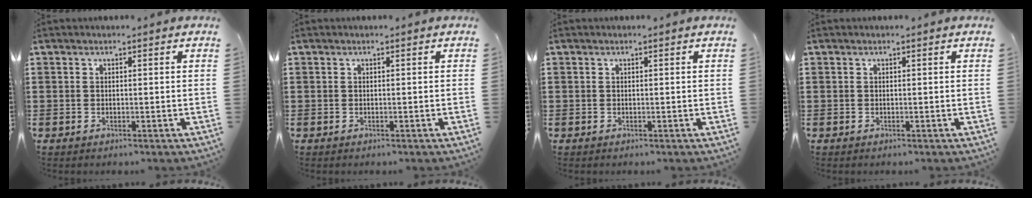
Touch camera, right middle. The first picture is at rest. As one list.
[{"total": 0.0}, {"total": 0.0}, {"total": 0.0}]